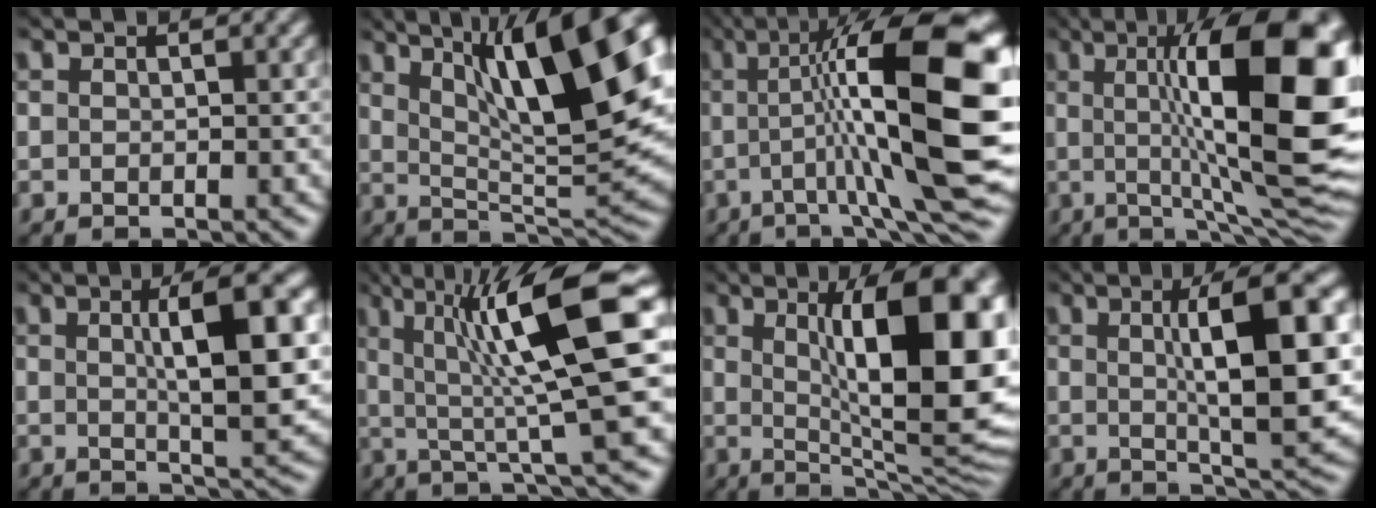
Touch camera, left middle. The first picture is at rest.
{"total": 13.5, "force": [5.1, 3.5, 12.0], "torque": [-0.165, 0.009, 0.083]}
{"total": 14.8, "force": [0.8, 3.1, 14.4], "torque": [-0.212, 0.014, 0.012]}
{"total": 15.9, "force": [2.1, 4.0, 15.3], "torque": [-0.201, 0.003, 0.028]}
{"total": 8.2, "force": [1.3, 1.9, 7.9], "torque": [-0.104, 0.010, 0.019]}
{"total": 12.4, "force": [2.7, 2.1, 12.0], "torque": [-0.175, 0.009, 0.042]}
{"total": 14.2, "force": [2.1, 4.3, 13.4], "torque": [-0.163, 0.004, 0.032]}
{"total": 10.1, "force": [1.3, 2.4, 9.7], "torque": [-0.125, 0.008, 0.022]}